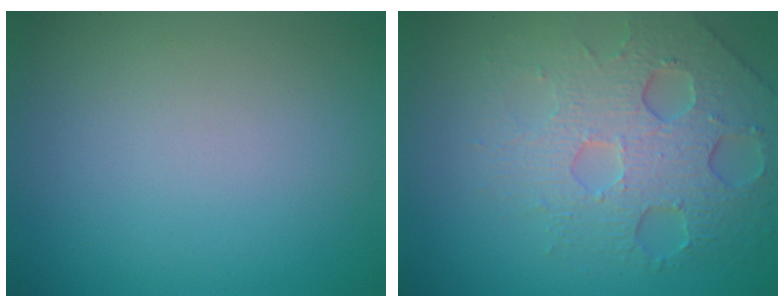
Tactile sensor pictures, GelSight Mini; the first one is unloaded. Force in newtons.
{"total": 6.6, "press": 4.8, "slide": 4.5}